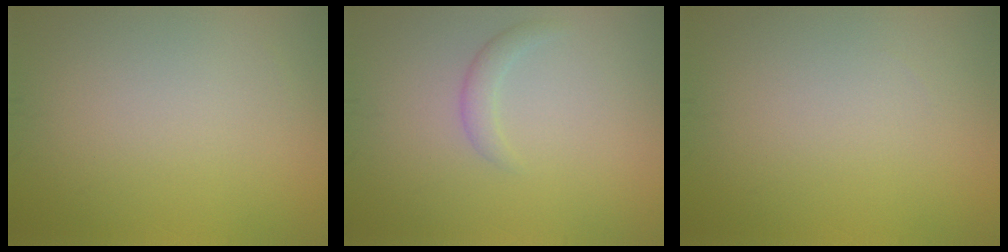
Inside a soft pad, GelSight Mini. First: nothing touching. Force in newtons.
{"total": 1.3, "press": 1.3, "slide": 0.1}
{"total": 0.0}